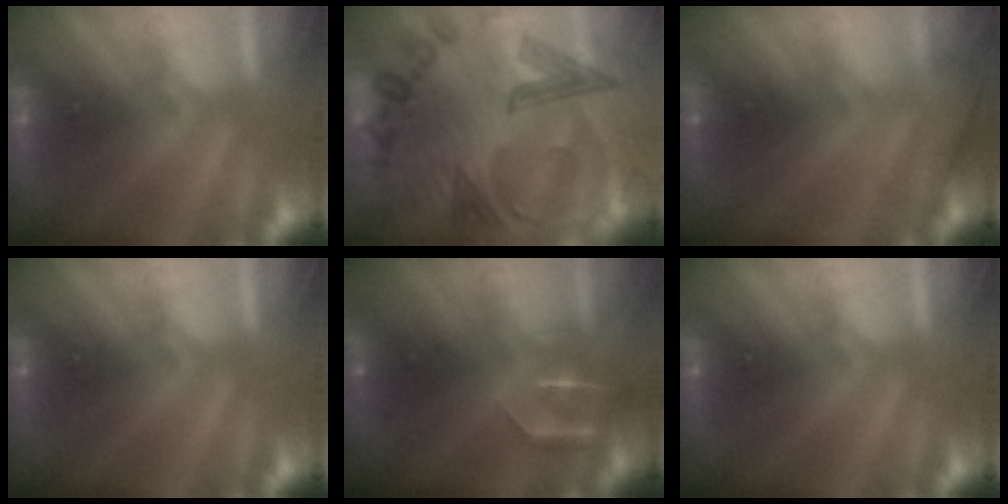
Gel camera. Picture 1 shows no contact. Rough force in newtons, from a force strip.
{"total": 7.0}
{"total": 2.8}
{"total": 0.0}
{"total": 3.2}
{"total": 0.0}